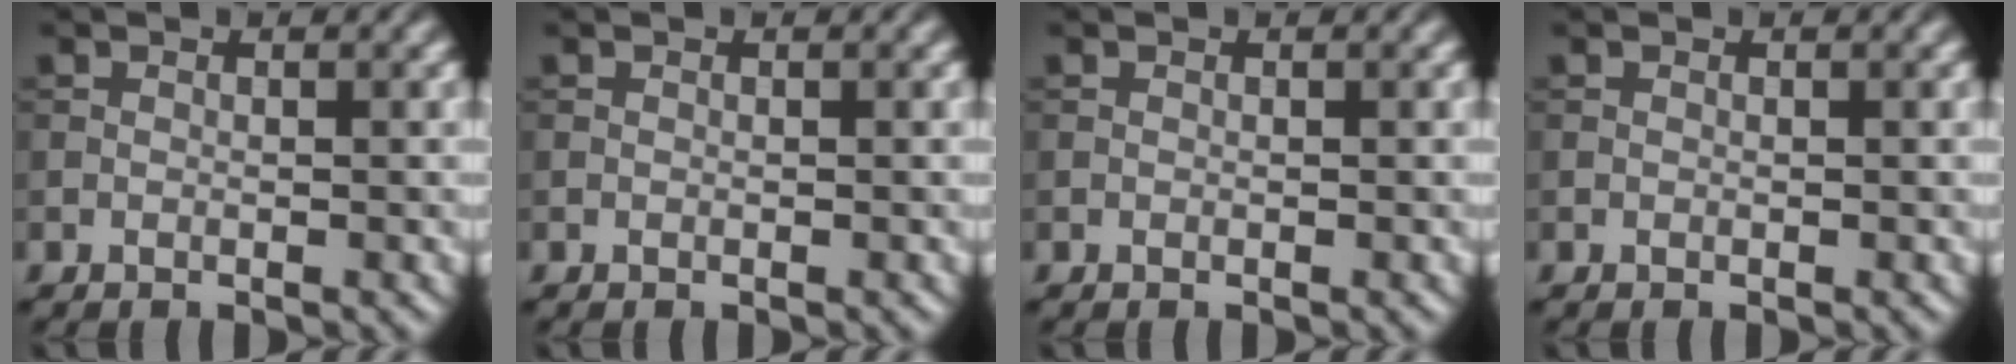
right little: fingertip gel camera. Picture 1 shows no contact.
{"total": 0.0}
{"total": 0.0}
{"total": 0.0}